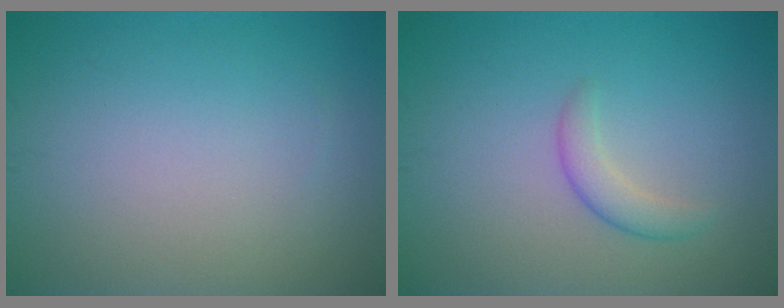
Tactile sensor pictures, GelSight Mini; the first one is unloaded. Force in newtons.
{"total": 1.9, "press": 1.9, "slide": 0.0}